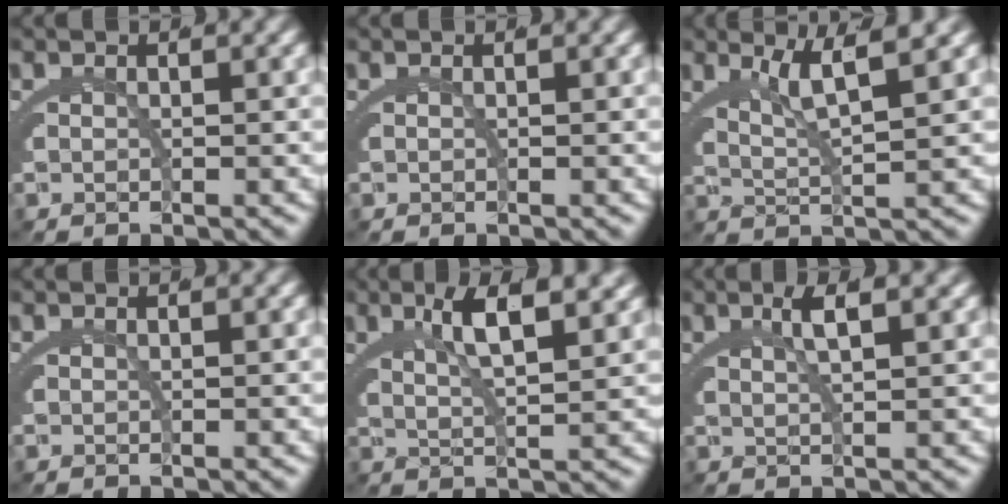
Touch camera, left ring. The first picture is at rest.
{"total": 0.0}
{"total": 3.5, "force": [2.1, -0.1, 2.8], "torque": [-0.048, 0.001, 0.040]}
{"total": 0.0}
{"total": 4.2, "force": [2.5, 0.0, 3.4], "torque": [-0.056, 0.000, 0.048]}
{"total": 2.5, "force": [1.5, -1.0, 1.8], "torque": [-0.024, 0.003, 0.031]}